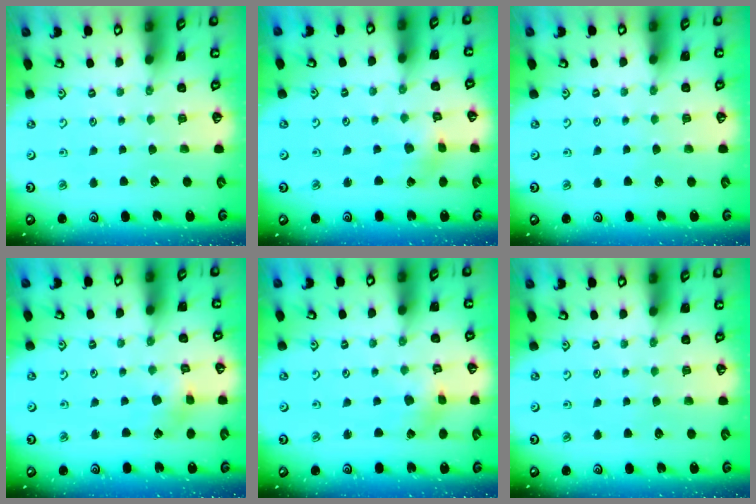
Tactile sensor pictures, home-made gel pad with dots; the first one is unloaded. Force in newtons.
{"total": 1.4, "press": 1.4, "slide": 0.4}
{"total": 0.0}
{"total": 2.9, "press": 2.9, "slide": 0.3}
{"total": 1.4, "press": 1.4, "slide": 0.2}
{"total": 0.0}